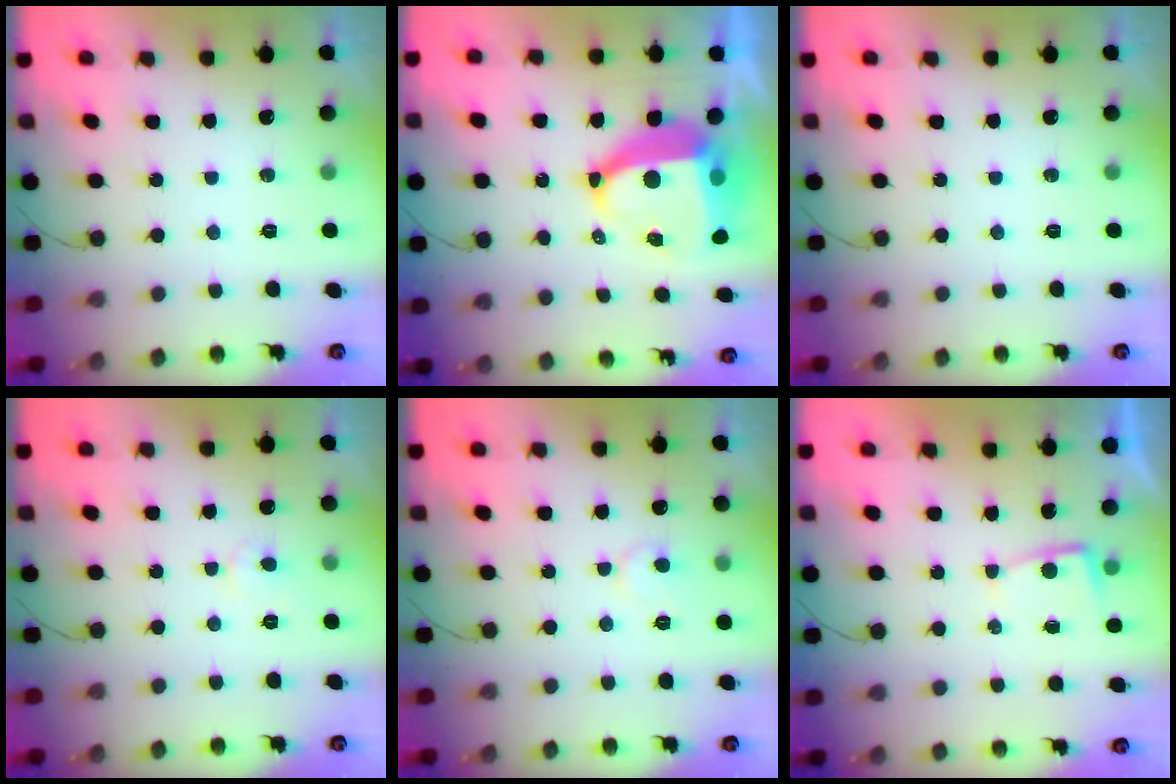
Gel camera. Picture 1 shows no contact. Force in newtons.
{"total": 13.4, "press": 13.2, "slide": 1.8}
{"total": 0.0}
{"total": 2.9, "press": 2.9, "slide": 0.2}
{"total": 5.5, "press": 5.4, "slide": 0.5}
{"total": 2.3, "press": 2.2, "slide": 0.4}